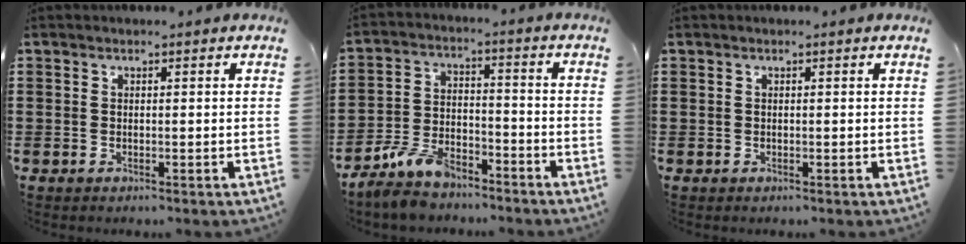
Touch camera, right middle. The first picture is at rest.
{"total": 7.4, "force": [-6.5, 2.5, 2.6], "torque": [-0.061, 0.010, -0.129]}
{"total": 0.0}